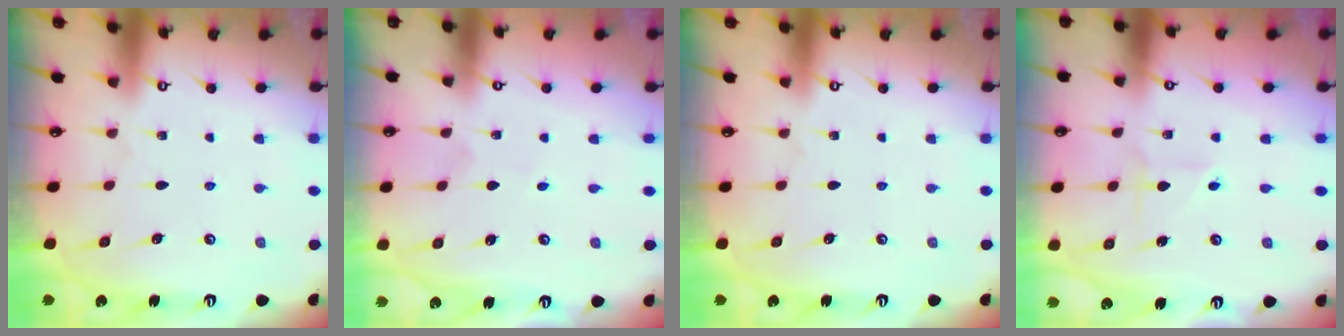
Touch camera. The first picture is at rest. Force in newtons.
{"total": 0.0}
{"total": 0.0}
{"total": 2.2, "press": 2.2, "slide": 0.2}